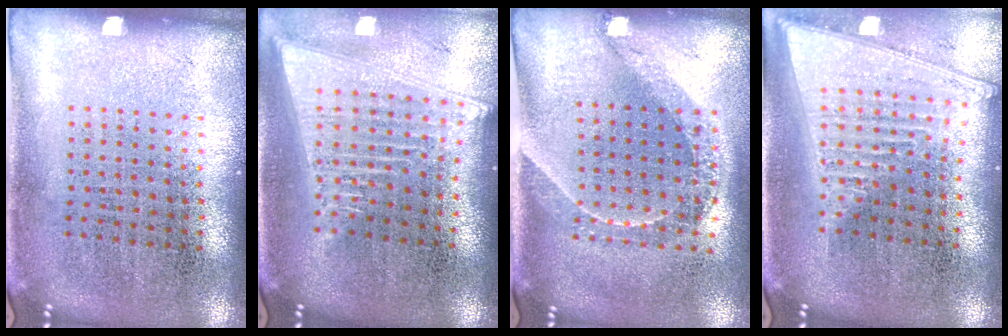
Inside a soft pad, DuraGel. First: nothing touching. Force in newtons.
{"total": 2.1, "press": 1.8, "slide": 1.1}
{"total": 1.5, "press": 1.3, "slide": 0.9}
{"total": 2.0, "press": 1.7, "slide": 1.0}